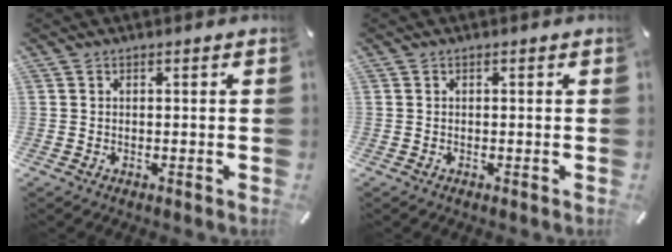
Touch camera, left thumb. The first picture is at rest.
{"total": 0.0}